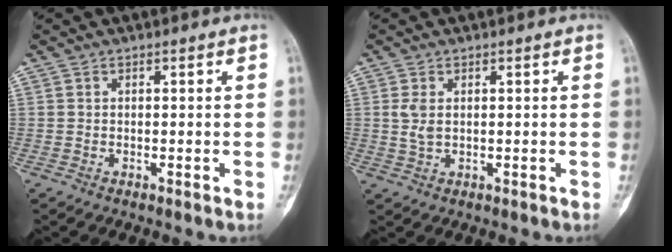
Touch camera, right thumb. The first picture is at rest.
{"total": 2.8, "force": [0.6, 1.5, 2.2], "torque": [-0.053, 0.001, 0.016]}